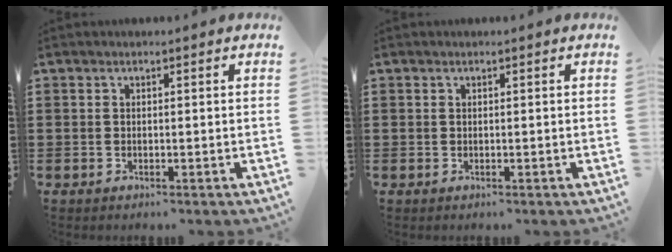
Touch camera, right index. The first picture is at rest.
{"total": 0.0}